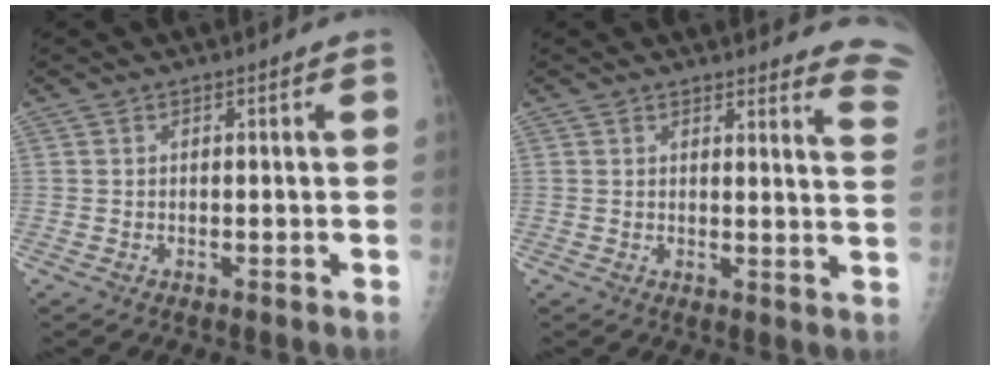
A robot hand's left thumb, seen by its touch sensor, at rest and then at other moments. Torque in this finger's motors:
{"motor_torque": [-0.08, 0.13, -0.20, -0.32, 0.00]}